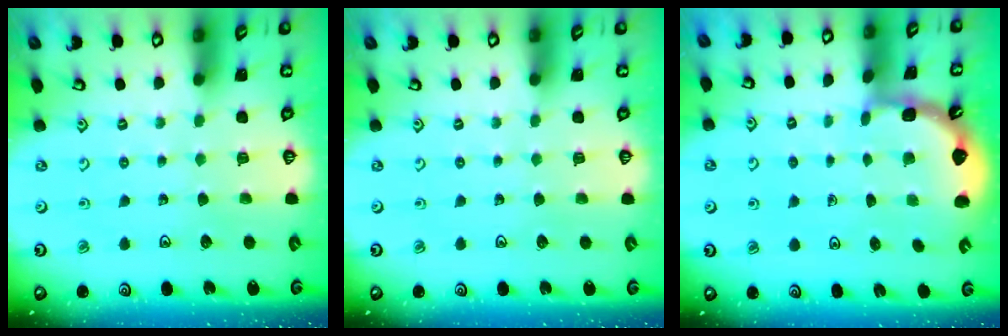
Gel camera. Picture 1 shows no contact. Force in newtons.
{"total": 0.0}
{"total": 2.0, "press": 2.0, "slide": 0.2}